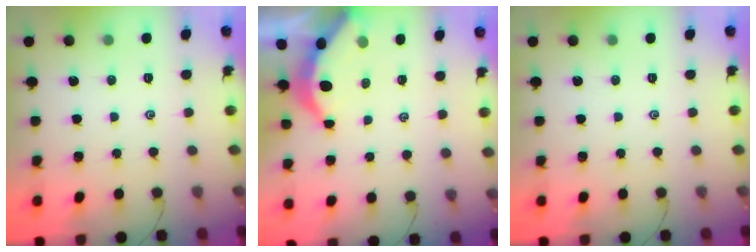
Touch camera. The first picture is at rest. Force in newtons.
{"total": 3.8, "press": 3.8, "slide": 0.4}
{"total": 0.0}